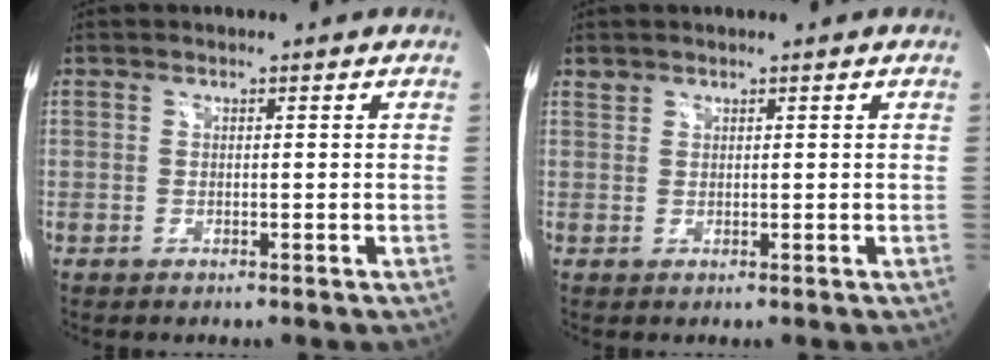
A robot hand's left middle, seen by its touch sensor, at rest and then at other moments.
{"total": 0.8, "force": [0.8, 0.4, -0.1], "torque": [0.001, 0.006, 0.014]}